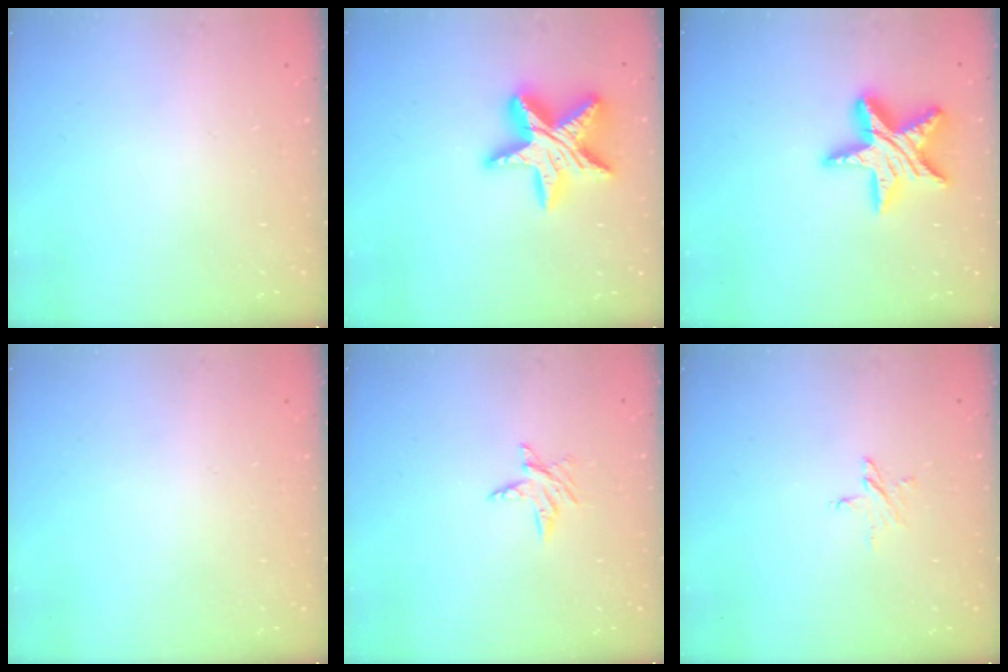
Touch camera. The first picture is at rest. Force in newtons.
{"total": 18.1, "press": 18.1, "slide": 1.3}
{"total": 16.9, "press": 16.8, "slide": 1.3}
{"total": 0.0}
{"total": 4.9, "press": 4.8, "slide": 0.6}
{"total": 4.1, "press": 4.1, "slide": 0.4}